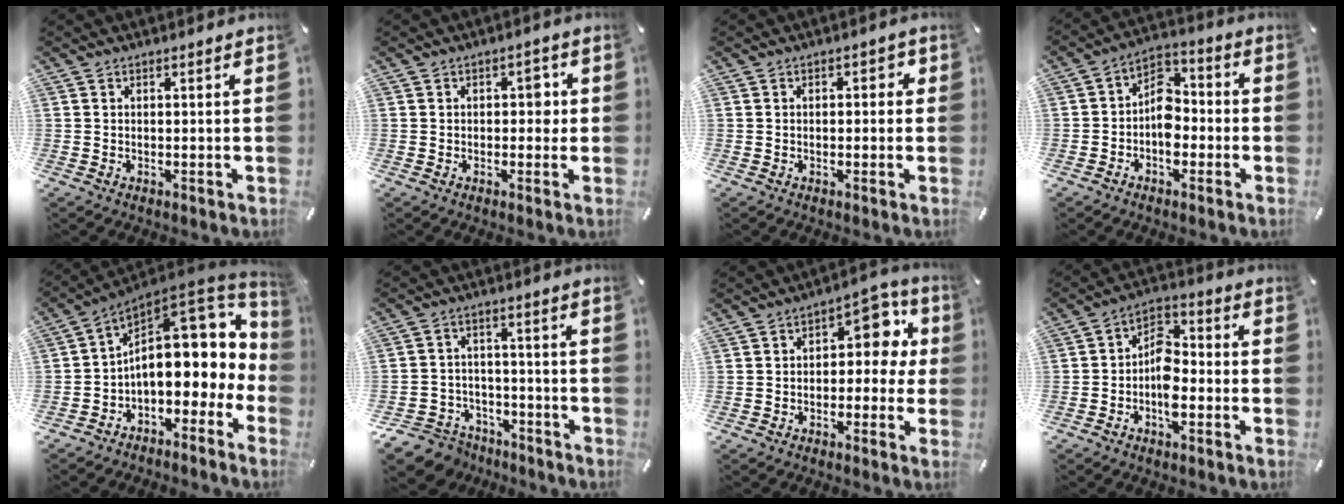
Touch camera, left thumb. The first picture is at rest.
{"total": 3.3, "force": [0.2, 2.2, 2.5], "torque": [-0.017, 0.000, -0.009]}
{"total": 1.8, "force": [-0.2, 1.3, 1.3], "torque": [-0.018, 0.007, -0.009]}
{"total": 8.3, "force": [-3.0, 5.6, 5.3], "torque": [-0.099, 0.015, -0.058]}
{"total": 15.7, "force": [3.0, 9.9, 11.8], "torque": [-0.151, -0.045, 0.052]}
{"total": 8.6, "force": [-6.2, 5.7, 1.7], "torque": [-0.031, 0.039, -0.112]}
{"total": 9.2, "force": [2.1, 5.9, 6.8], "torque": [-0.075, -0.014, 0.031]}
{"total": 8.2, "force": [-3.2, 4.8, 5.8], "torque": [-0.119, 0.019, -0.060]}